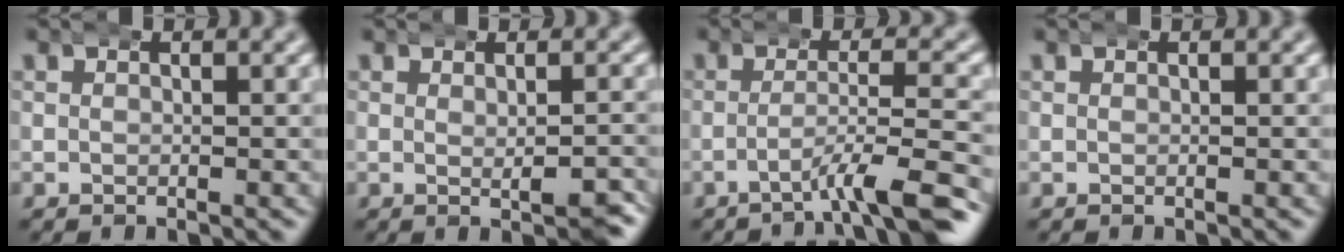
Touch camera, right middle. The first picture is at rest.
{"total": 1.9, "force": [0.0, 0.1, 1.9], "torque": [-0.020, 0.007, -0.005]}
{"total": 3.9, "force": [-2.3, -0.4, 3.1], "torque": [-0.051, 0.003, -0.039]}
{"total": 0.0}